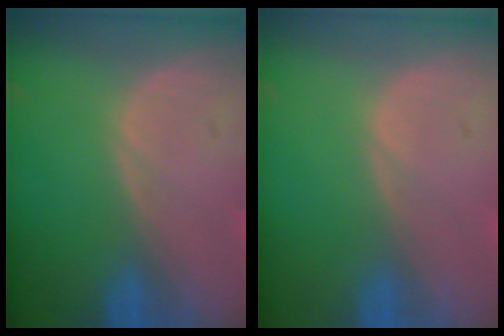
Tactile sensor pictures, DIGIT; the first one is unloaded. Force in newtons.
{"total": 0.0}